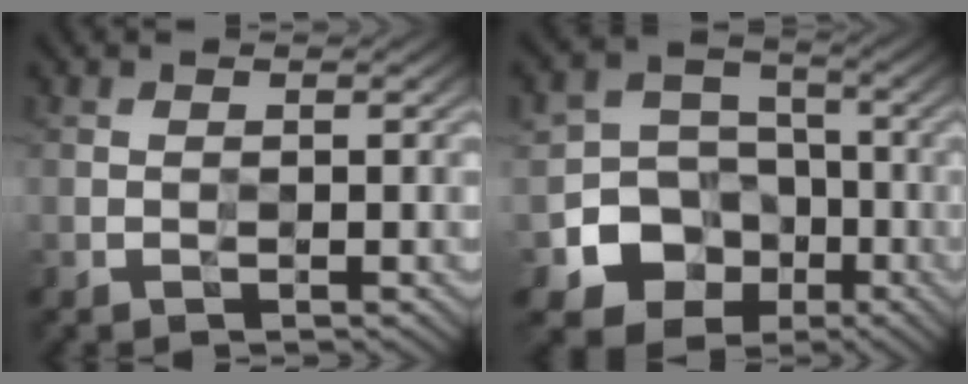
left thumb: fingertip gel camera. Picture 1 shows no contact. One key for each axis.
{"total": 10.9, "fx": -4.2, "fy": 9.4, "fz": 3.6, "tx": -0.083, "ty": -0.021, "tz": -0.105}